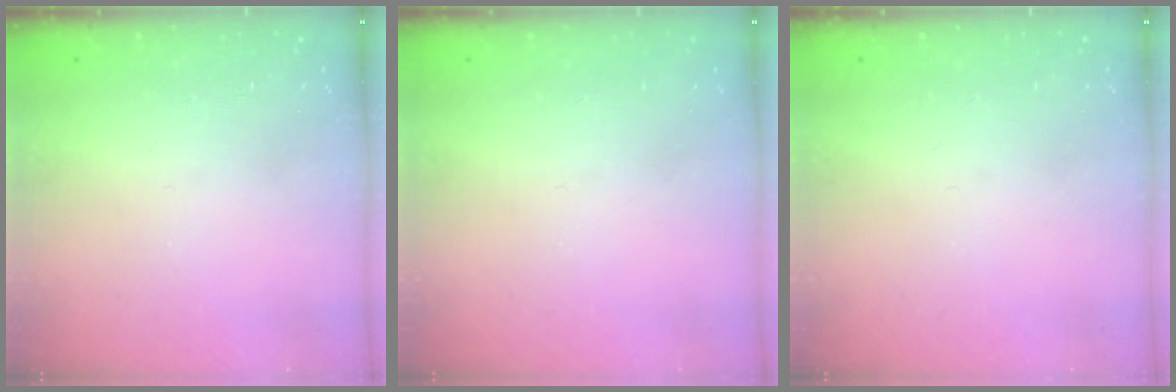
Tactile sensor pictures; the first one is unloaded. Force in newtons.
{"total": 0.0}
{"total": 0.0}